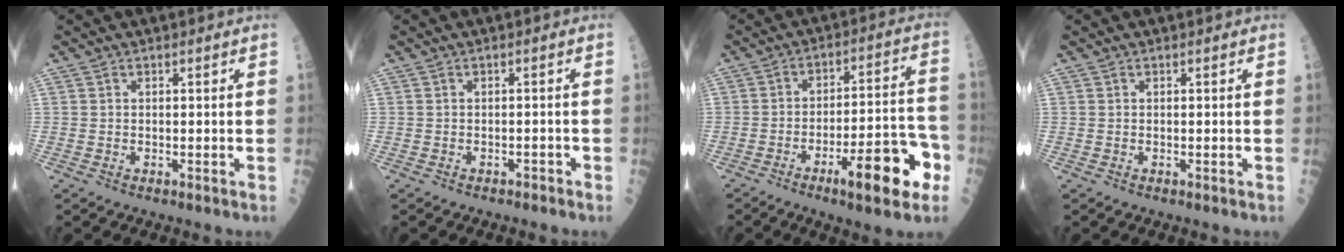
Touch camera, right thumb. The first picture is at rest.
{"total": 1.6, "force": [-1.3, 0.7, 0.6], "torque": [-0.009, 0.008, -0.015]}
{"total": 15.5, "force": [-6.7, 3.9, 13.4], "torque": [-0.182, 0.039, -0.095]}
{"total": 0.0}